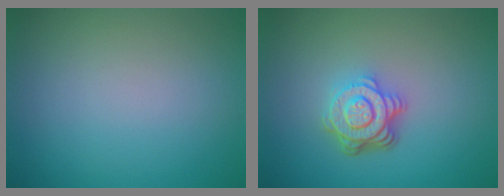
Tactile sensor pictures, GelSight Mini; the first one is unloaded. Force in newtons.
{"total": 4.7, "press": 3.4, "slide": 3.2}